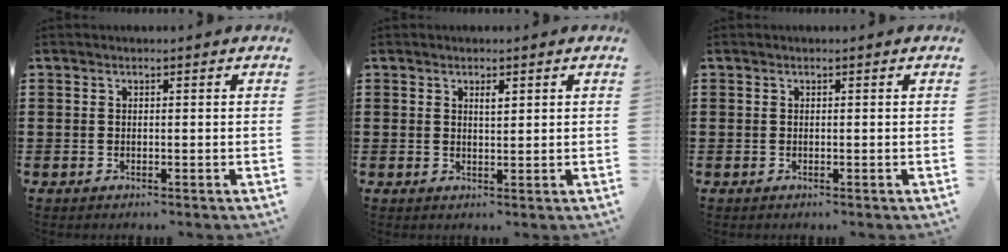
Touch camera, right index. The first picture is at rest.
{"total": 1.4, "force": [0.7, 0.5, 1.1], "torque": [-0.015, 0.001, 0.009]}
{"total": 0.0}